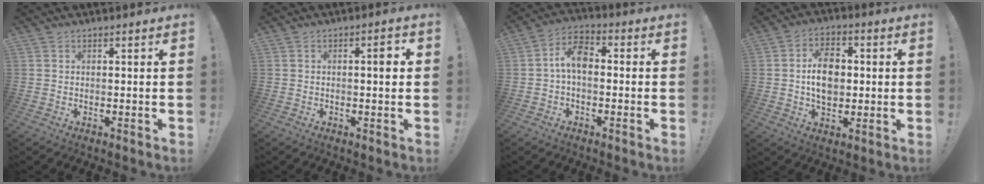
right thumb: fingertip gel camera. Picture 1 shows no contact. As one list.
[{"total": 2.9, "force": [0.2, 0.8, 2.8], "torque": [-0.030, 0.001, -0.005]}, {"total": 8.1, "force": [-0.2, 4.4, 6.7], "torque": [-0.118, 0.013, -0.001]}, {"total": 11.0, "force": [0.2, 7.9, 7.7], "torque": [-0.121, 0.011, 0.006]}]